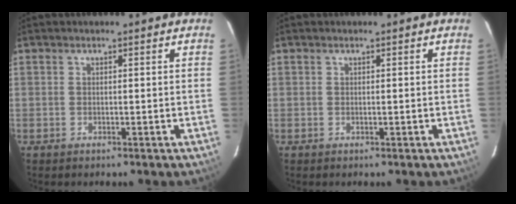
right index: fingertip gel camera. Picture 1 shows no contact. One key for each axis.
{"total": 0.0}